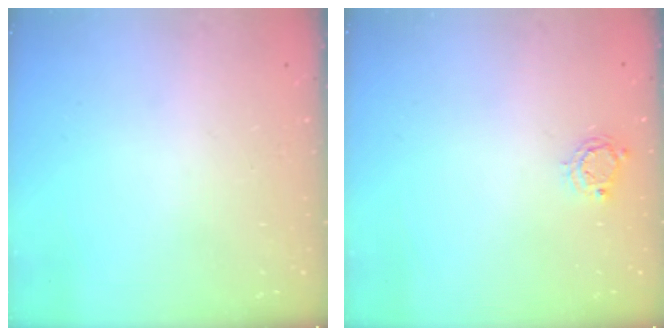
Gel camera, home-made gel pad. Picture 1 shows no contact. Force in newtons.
{"total": 4.5, "press": 4.4, "slide": 0.5}